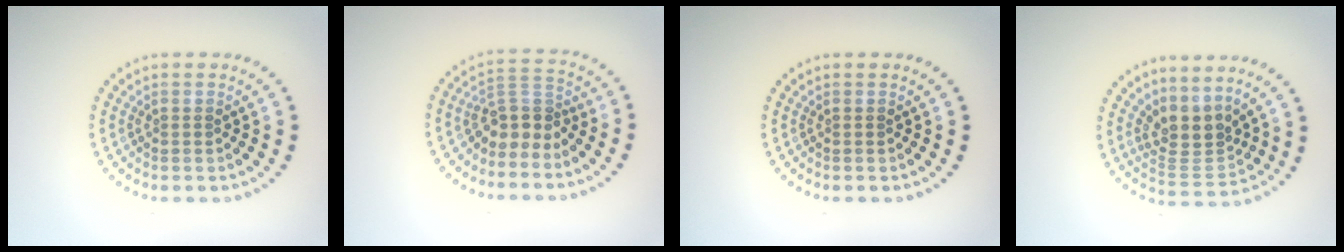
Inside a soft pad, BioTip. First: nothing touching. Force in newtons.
{"total": 3.1, "press": 2.4, "slide": 1.9}
{"total": 0.0}
{"total": 3.6, "press": 2.6, "slide": 2.4}